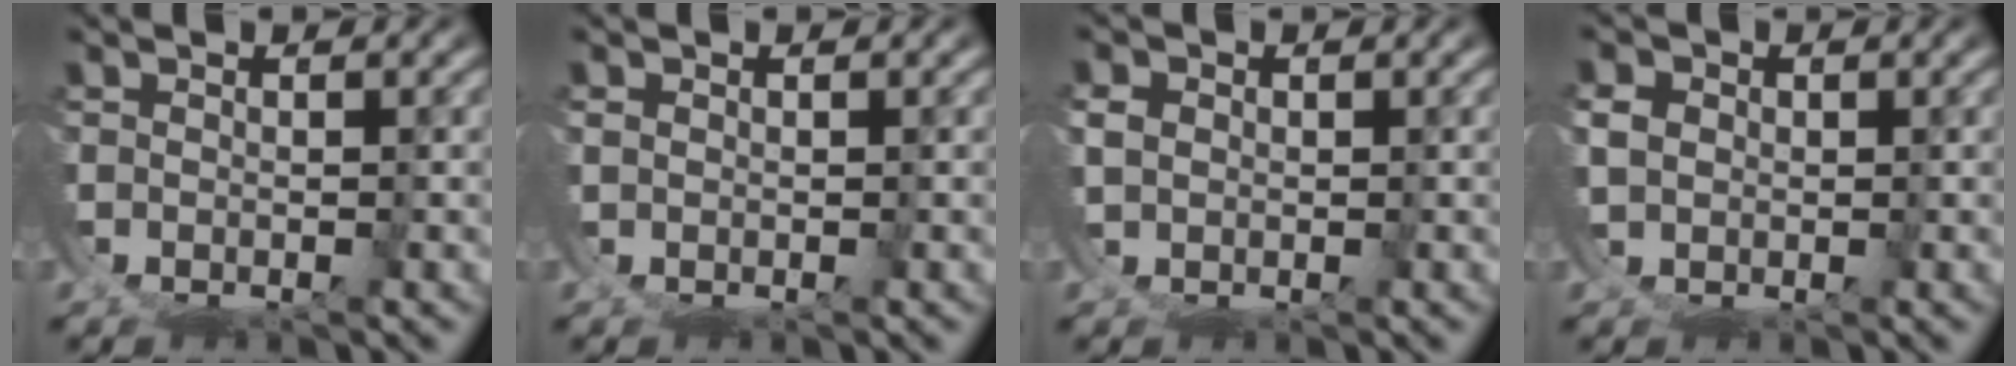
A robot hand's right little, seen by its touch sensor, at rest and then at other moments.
{"total": 0.9, "force": [0.6, -0.7, 0.1], "torque": [0.005, 0.001, 0.015]}
{"total": 0.9, "force": [0.7, 0.0, 0.6], "torque": [-0.010, -0.002, 0.021]}
{"total": 1.1, "force": [0.7, 0.4, 0.7], "torque": [-0.015, -0.003, 0.022]}